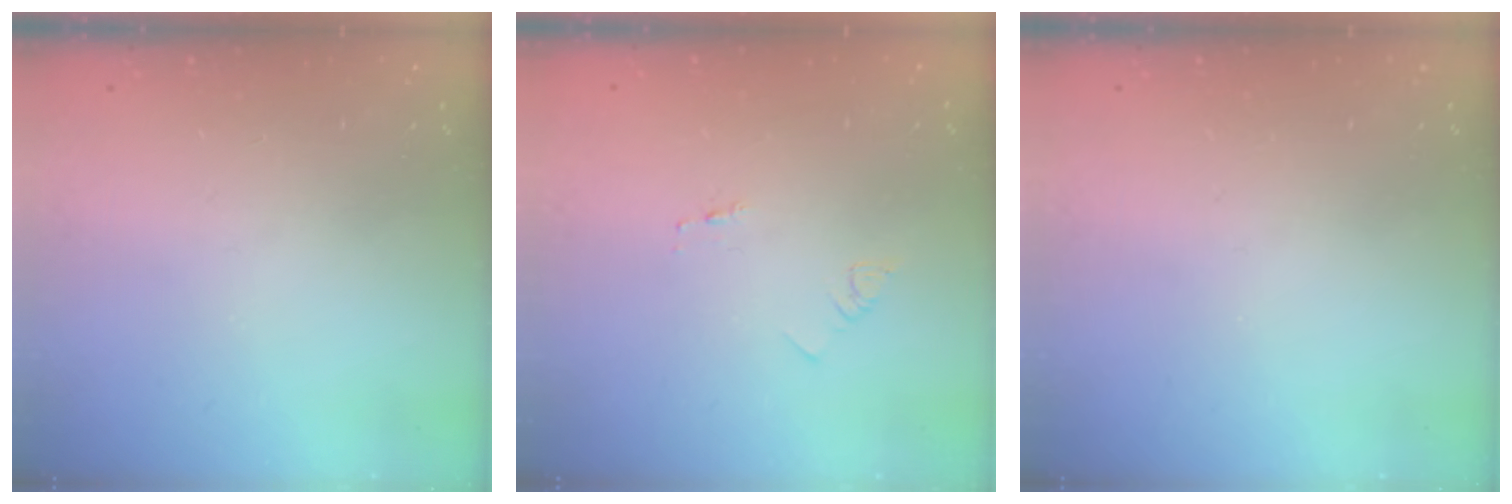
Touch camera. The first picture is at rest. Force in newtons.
{"total": 1.6, "press": 1.6, "slide": 0.1}
{"total": 0.0}